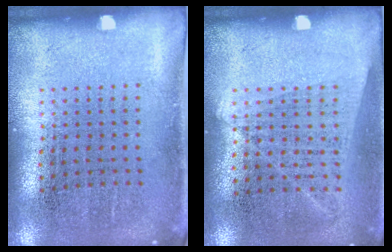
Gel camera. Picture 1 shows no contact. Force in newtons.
{"total": 1.2, "press": 1.1, "slide": 0.6}